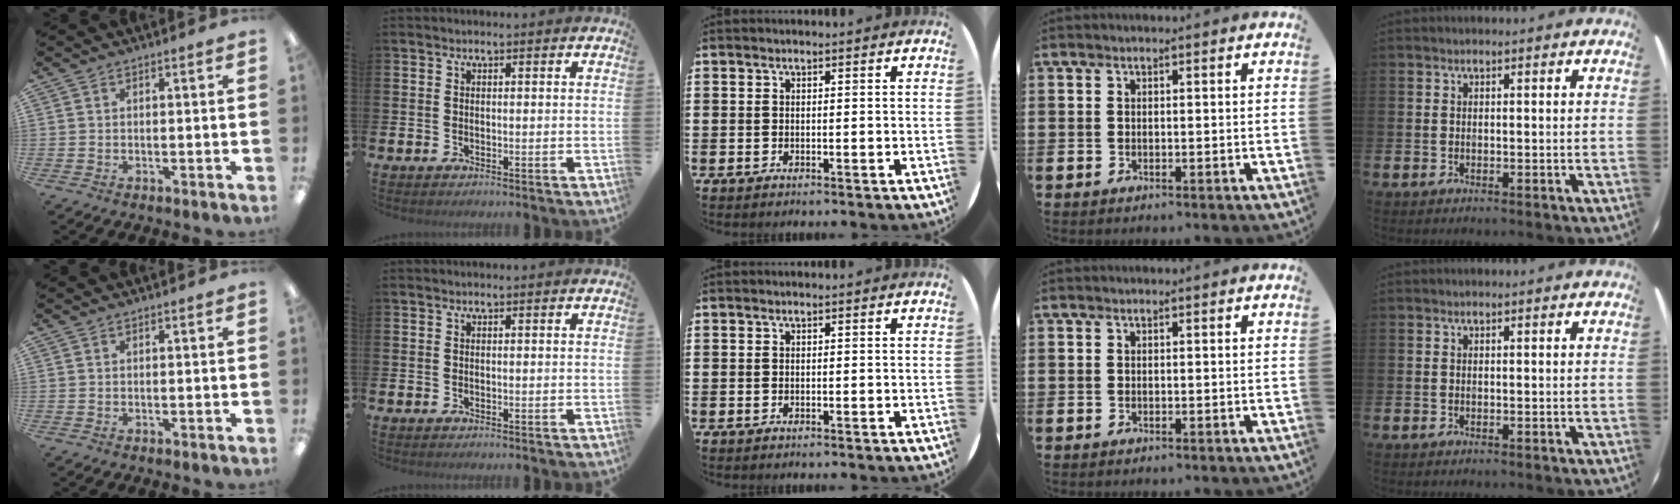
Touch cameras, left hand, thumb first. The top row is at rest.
{}